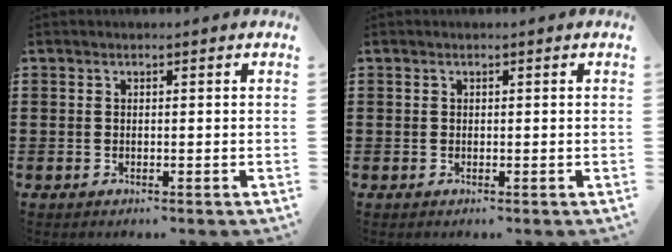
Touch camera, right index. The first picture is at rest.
{"total": 0.0}